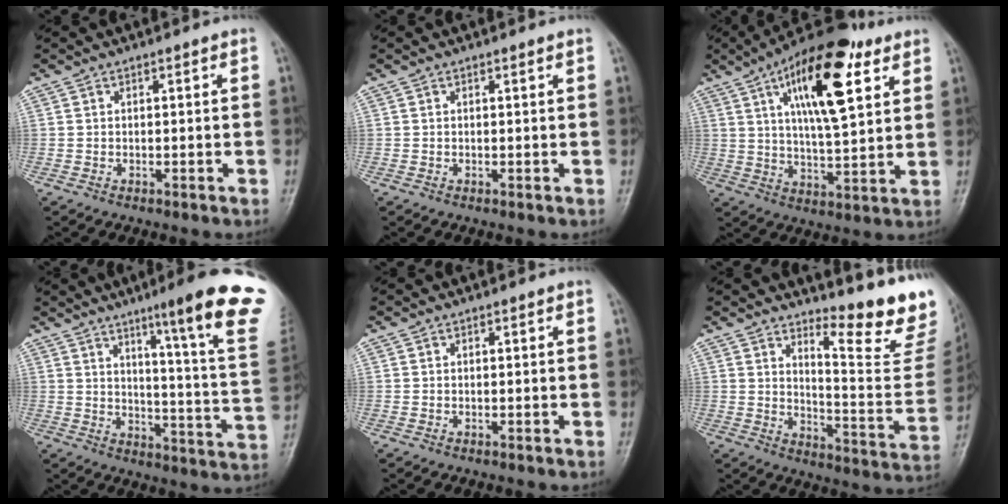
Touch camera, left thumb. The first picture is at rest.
{"total": 0.5, "force": [0.4, 0.0, 0.3], "torque": [-0.006, 0.000, 0.005]}
{"total": 19.2, "force": [8.5, 6.9, 15.8], "torque": [-0.225, -0.022, 0.135]}
{"total": 17.4, "force": [10.3, 0.9, 14.1], "torque": [-0.160, -0.061, 0.127]}
{"total": 0.0}
{"total": 15.7, "force": [13.2, 2.3, 8.2], "torque": [-0.084, -0.152, 0.171]}